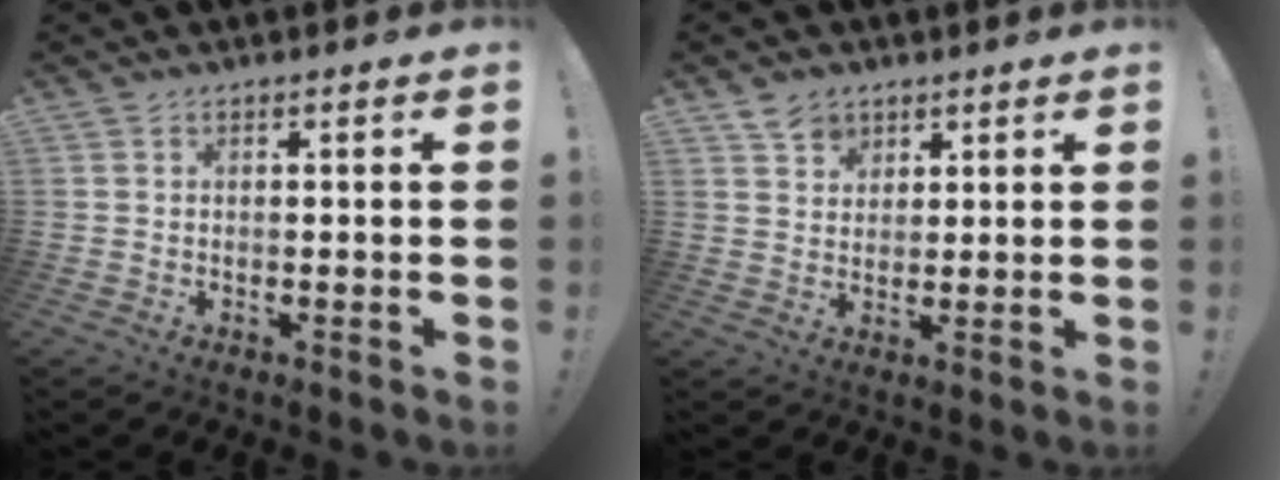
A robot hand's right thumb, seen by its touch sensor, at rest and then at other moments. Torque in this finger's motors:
{"motor_torque": [0.03, 1.13, 0.21, 0.52, 0.00]}